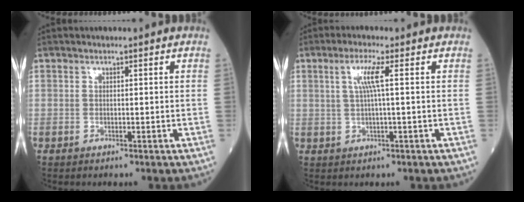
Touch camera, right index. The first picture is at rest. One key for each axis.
{"total": 3.9, "fx": 0.9, "fy": -0.4, "fz": 3.7, "tx": -0.078, "ty": 0.007, "tz": 0.020}